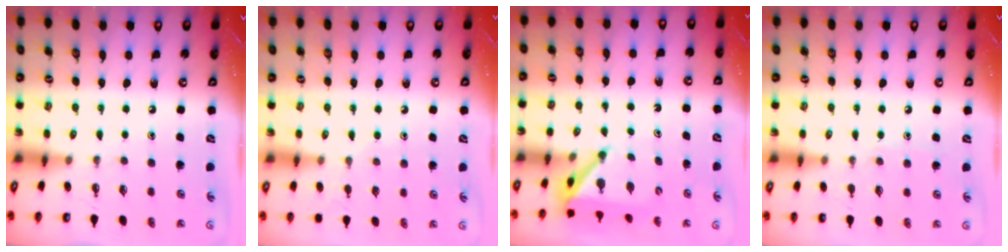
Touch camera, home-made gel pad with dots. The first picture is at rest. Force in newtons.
{"total": 6.6, "press": 6.5, "slide": 0.6}
{"total": 4.7, "press": 4.7, "slide": 0.5}
{"total": 5.1, "press": 5.0, "slide": 0.6}